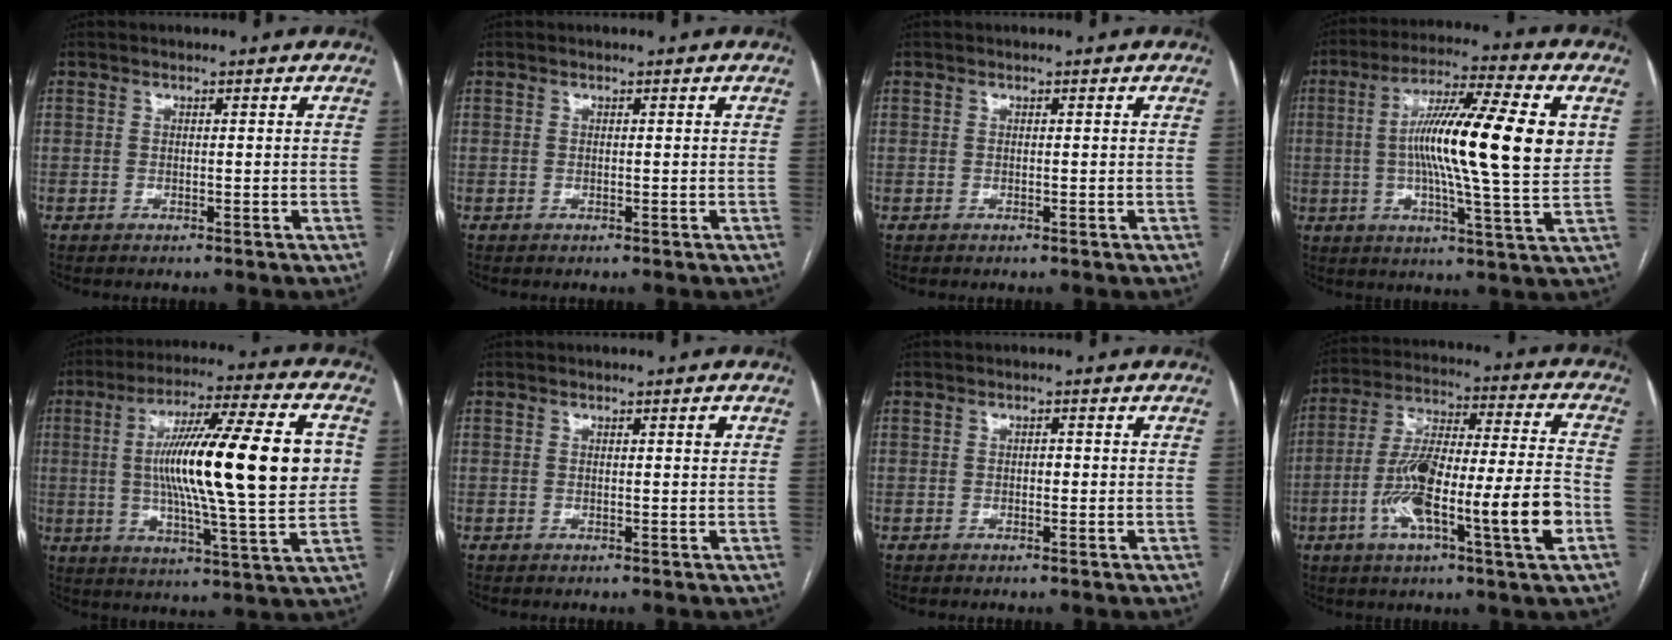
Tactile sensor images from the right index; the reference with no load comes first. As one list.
[{"total": 0.0}, {"total": 0.0}, {"total": 18.3, "force": [2.5, 1.0, 18.1], "torque": [-0.305, 0.010, 0.028]}, {"total": 22.8, "force": [2.4, 1.4, 22.7], "torque": [-0.368, 0.011, 0.027]}, {"total": 0.8, "force": [0.4, 0.0, 0.7], "torque": [-0.012, 0.001, 0.004]}, {"total": 0.7, "force": [-0.1, 0.4, 0.5], "torque": [-0.006, 0.002, -0.002]}, {"total": 18.9, "force": [-5.8, 1.7, 17.9], "torque": [-0.299, 0.006, -0.094]}]